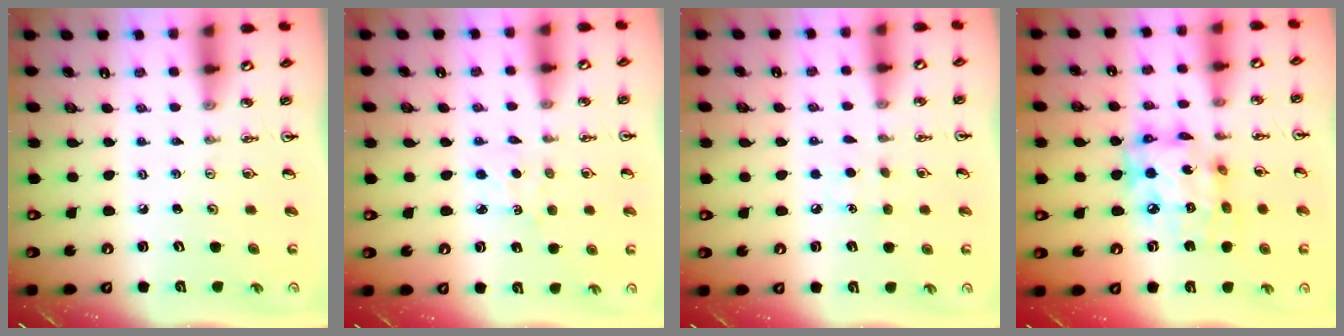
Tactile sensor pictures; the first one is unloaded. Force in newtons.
{"total": 2.3, "press": 2.3, "slide": 0.3}
{"total": 4.9, "press": 4.9, "slide": 0.6}
{"total": 14.3, "press": 14.3, "slide": 1.5}